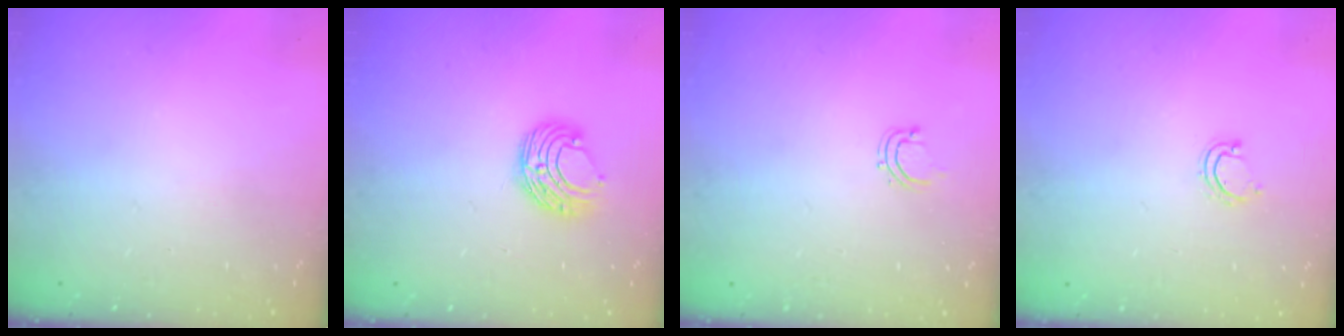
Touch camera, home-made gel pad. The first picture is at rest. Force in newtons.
{"total": 8.1, "press": 8.1, "slide": 0.4}
{"total": 2.8, "press": 2.8, "slide": 0.5}
{"total": 3.0, "press": 3.0, "slide": 0.2}